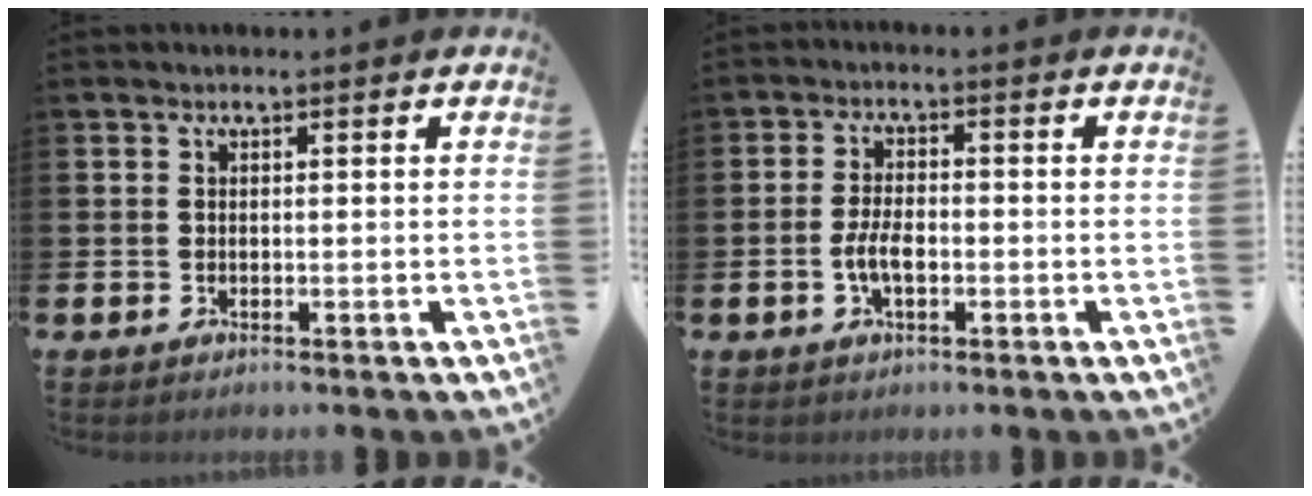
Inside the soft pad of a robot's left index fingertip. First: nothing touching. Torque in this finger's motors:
{"motor_torque": [0.70, 0.09, 0.15, 0.10]}